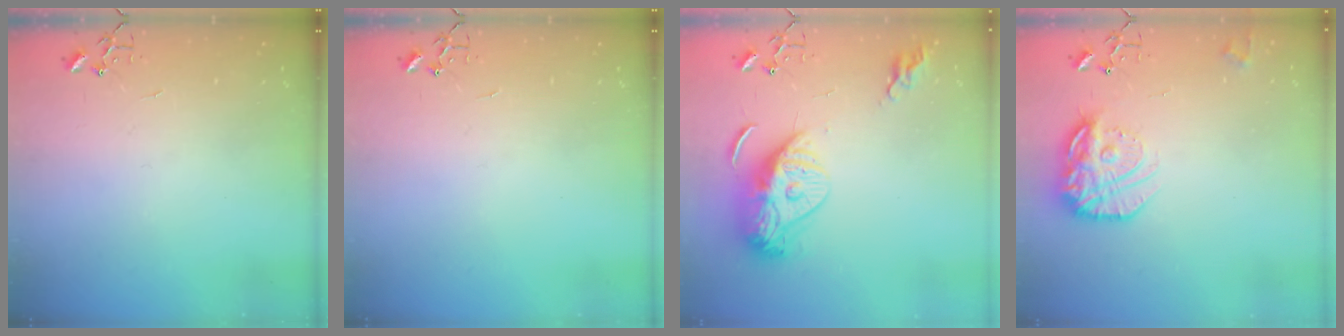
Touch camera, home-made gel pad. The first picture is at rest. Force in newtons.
{"total": 0.0}
{"total": 15.5, "press": 15.4, "slide": 1.3}
{"total": 17.4, "press": 17.3, "slide": 1.2}